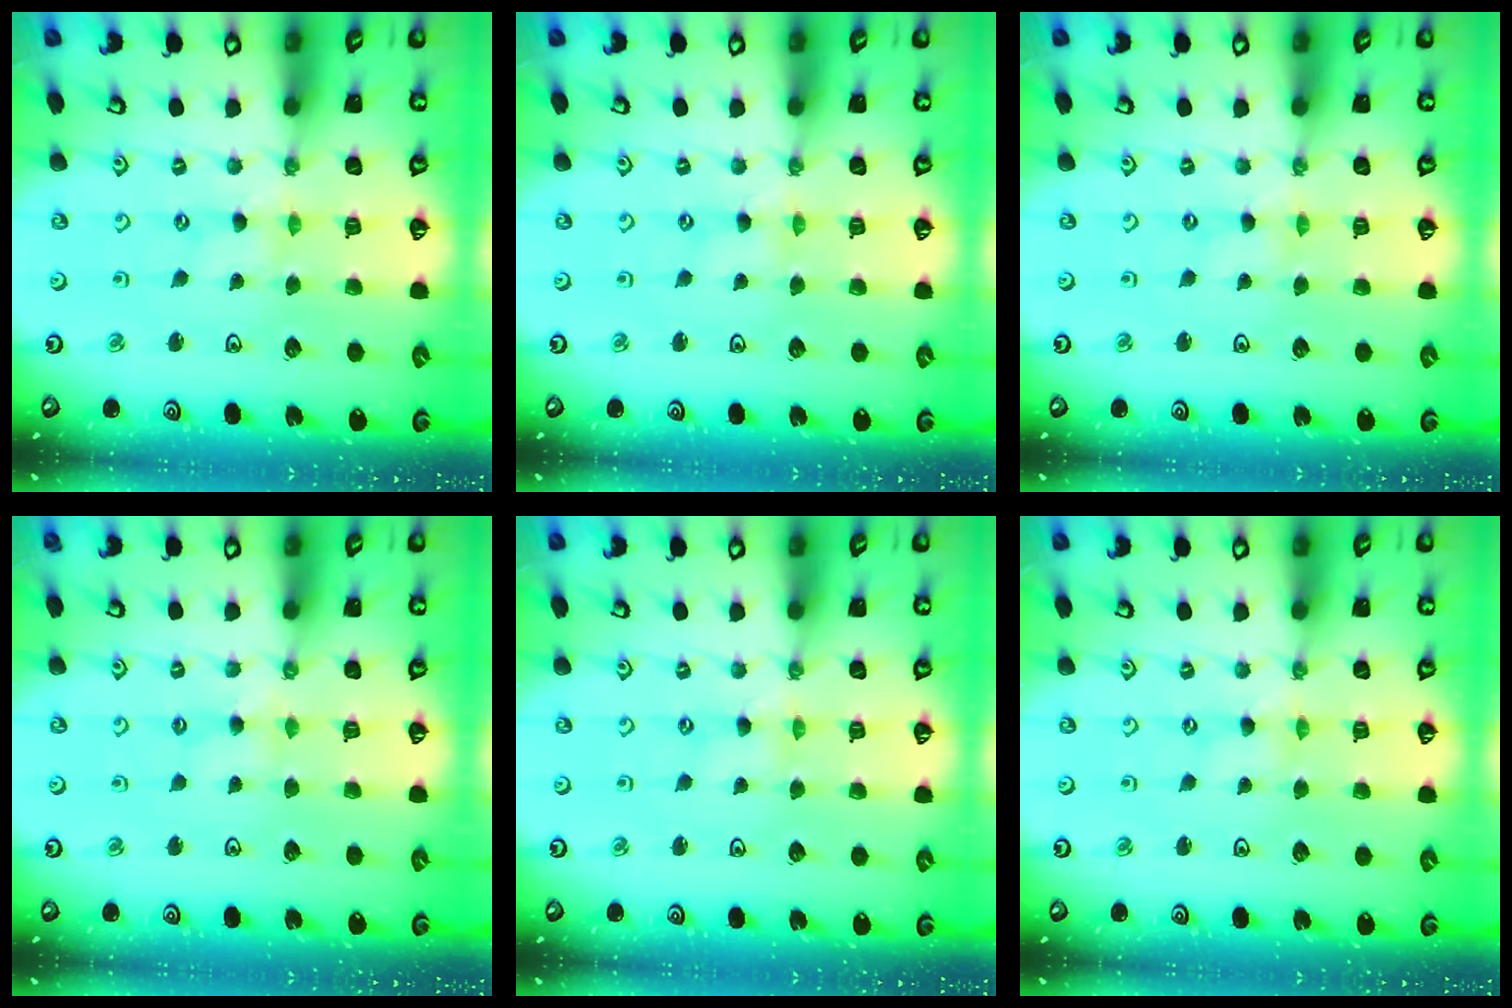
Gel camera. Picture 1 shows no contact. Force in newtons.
{"total": 0.0}
{"total": 0.0}
{"total": 2.8, "press": 2.8, "slide": 0.4}
{"total": 0.0}
{"total": 0.0}